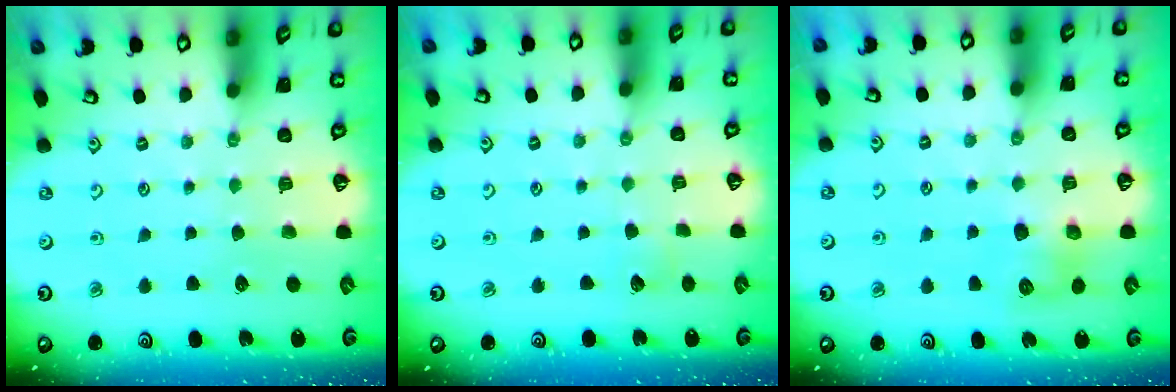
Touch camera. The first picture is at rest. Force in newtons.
{"total": 2.9, "press": 2.9, "slide": 0.4}
{"total": 7.1, "press": 7.1, "slide": 0.1}